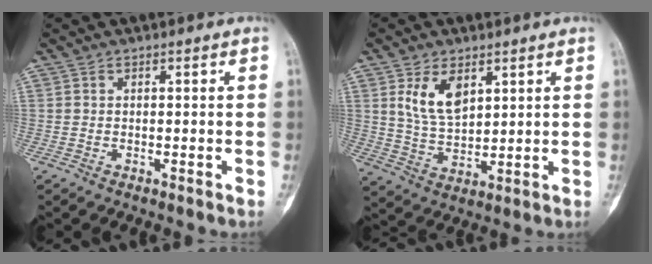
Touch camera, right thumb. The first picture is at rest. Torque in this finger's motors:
{"motor_torque": [-0.02, 0.02, 0.23, 0.06, 0.04]}